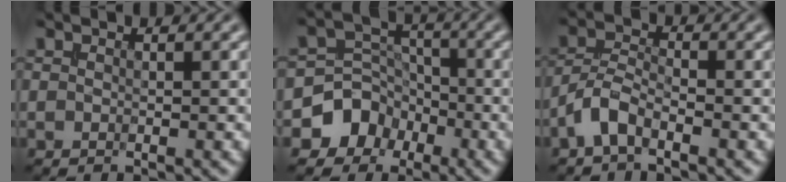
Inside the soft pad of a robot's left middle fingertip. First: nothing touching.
{"total": 4.8, "force": [-2.4, 4.1, 0.9], "torque": [0.018, 0.020, -0.062]}
{"total": 2.7, "force": [-1.8, 1.0, 1.7], "torque": [-0.036, 0.008, -0.046]}